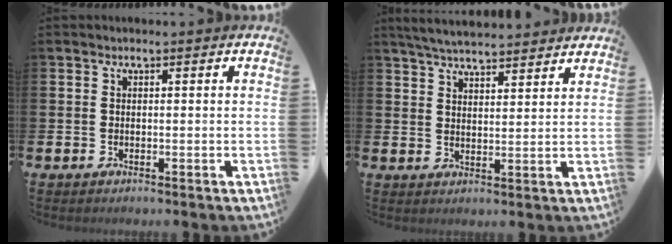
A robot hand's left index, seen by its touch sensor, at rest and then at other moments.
{"total": 5.0, "force": [4.9, 0.4, 0.9], "torque": [-0.035, -0.023, 0.090]}